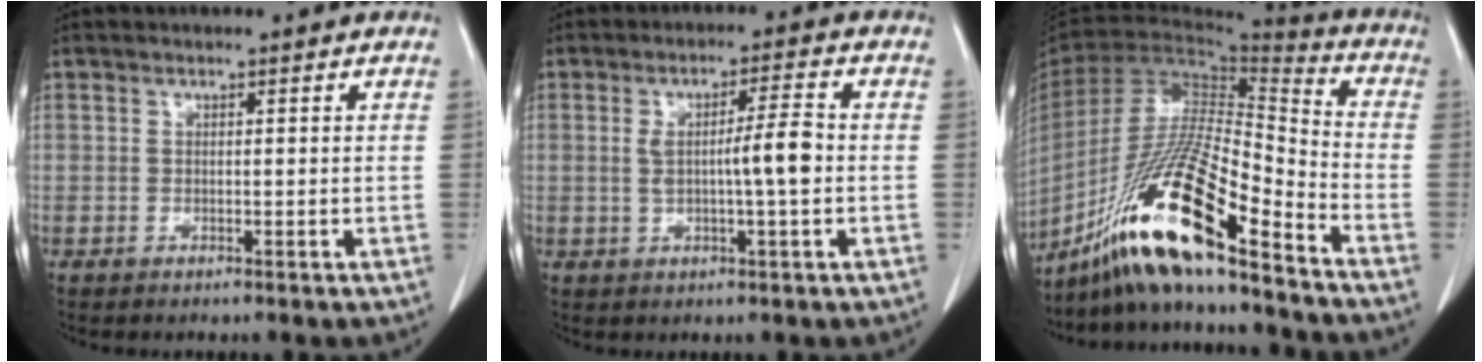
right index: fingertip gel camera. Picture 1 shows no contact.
{"total": 5.8, "force": [-0.2, 0.2, 5.8], "torque": [-0.094, 0.007, 0.001]}
{"total": 20.4, "force": [-14.2, 1.1, 14.5], "torque": [-0.299, -0.030, -0.267]}